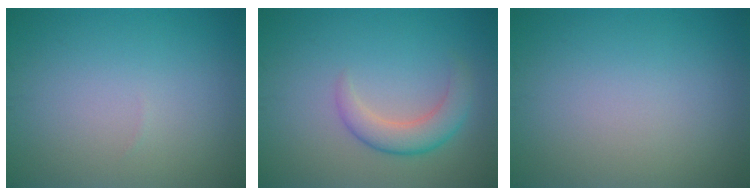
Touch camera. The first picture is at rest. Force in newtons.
{"total": 3.3, "press": 3.3, "slide": 0.2}
{"total": 0.0}